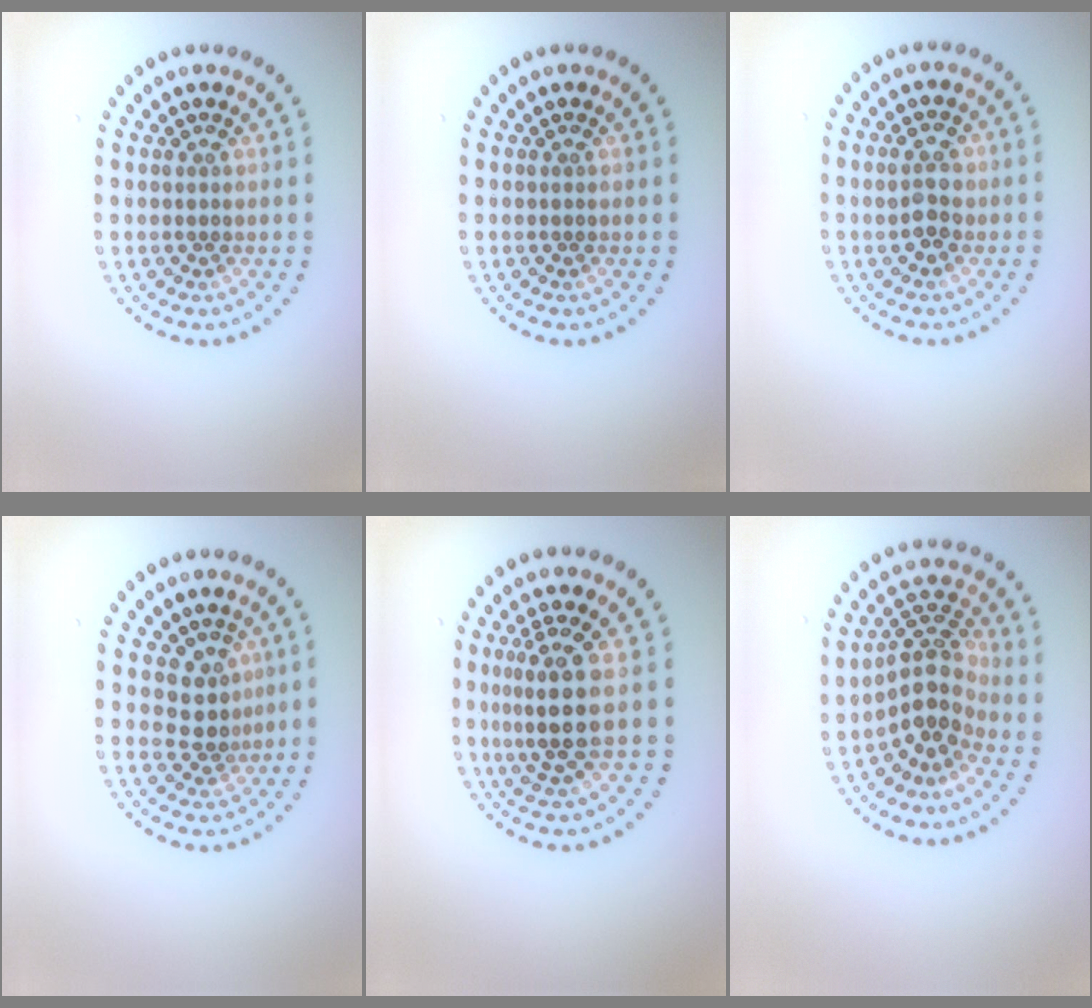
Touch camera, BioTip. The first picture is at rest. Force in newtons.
{"total": 0.0}
{"total": 2.4, "press": 2.4, "slide": 0.2}
{"total": 2.7, "press": 1.9, "slide": 1.9}
{"total": 3.8, "press": 3.1, "slide": 2.2}
{"total": 4.1, "press": 3.1, "slide": 2.6}